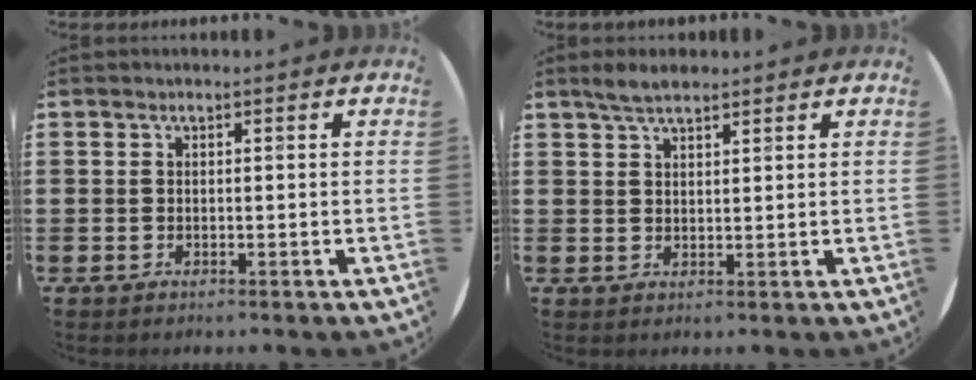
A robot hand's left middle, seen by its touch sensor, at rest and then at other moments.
{"total": 3.0, "force": [2.5, 0.8, 1.3], "torque": [-0.022, 0.003, 0.045]}